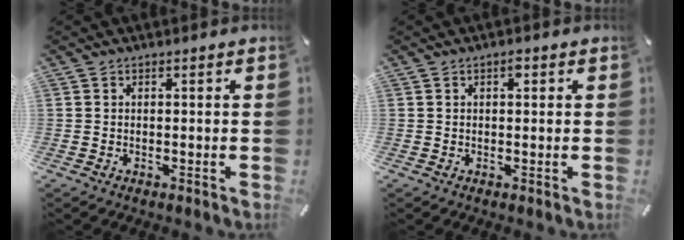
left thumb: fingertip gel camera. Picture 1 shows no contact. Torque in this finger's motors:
{"motor_torque": [0.21, 0.31, 0.14, -0.21, 0.04]}